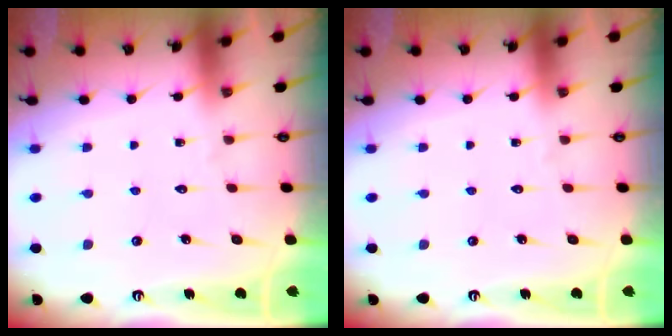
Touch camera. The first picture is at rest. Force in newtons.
{"total": 0.0}